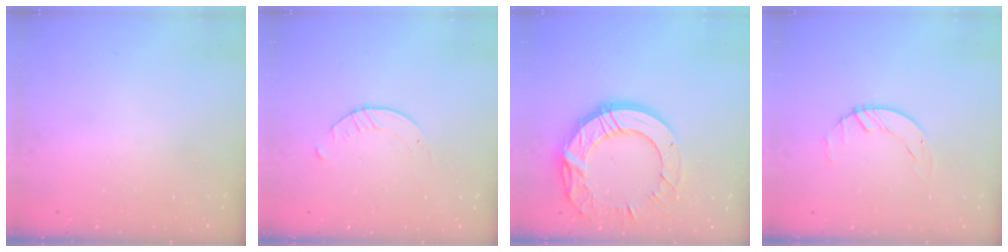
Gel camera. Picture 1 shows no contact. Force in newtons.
{"total": 2.8, "press": 2.7, "slide": 0.3}
{"total": 18.4, "press": 18.3, "slide": 1.1}
{"total": 1.4, "press": 1.4, "slide": 0.2}